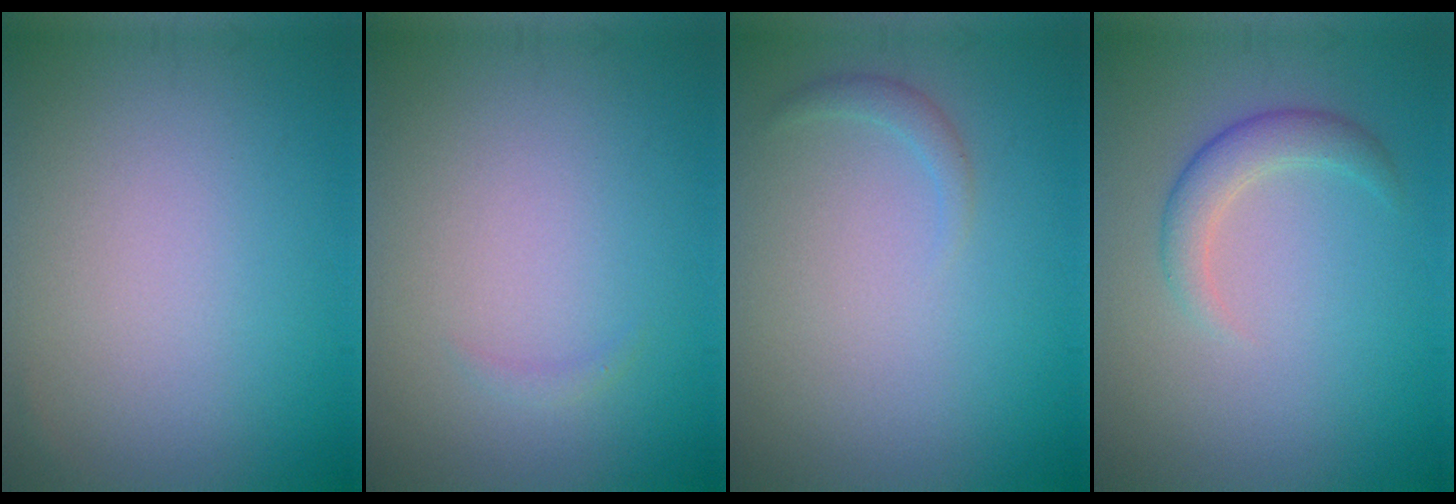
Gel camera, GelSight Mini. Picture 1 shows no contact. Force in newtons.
{"total": 0.5, "press": 0.5, "slide": 0.1}
{"total": 1.0, "press": 1.0, "slide": 0.1}
{"total": 2.4, "press": 2.4, "slide": 0.1}